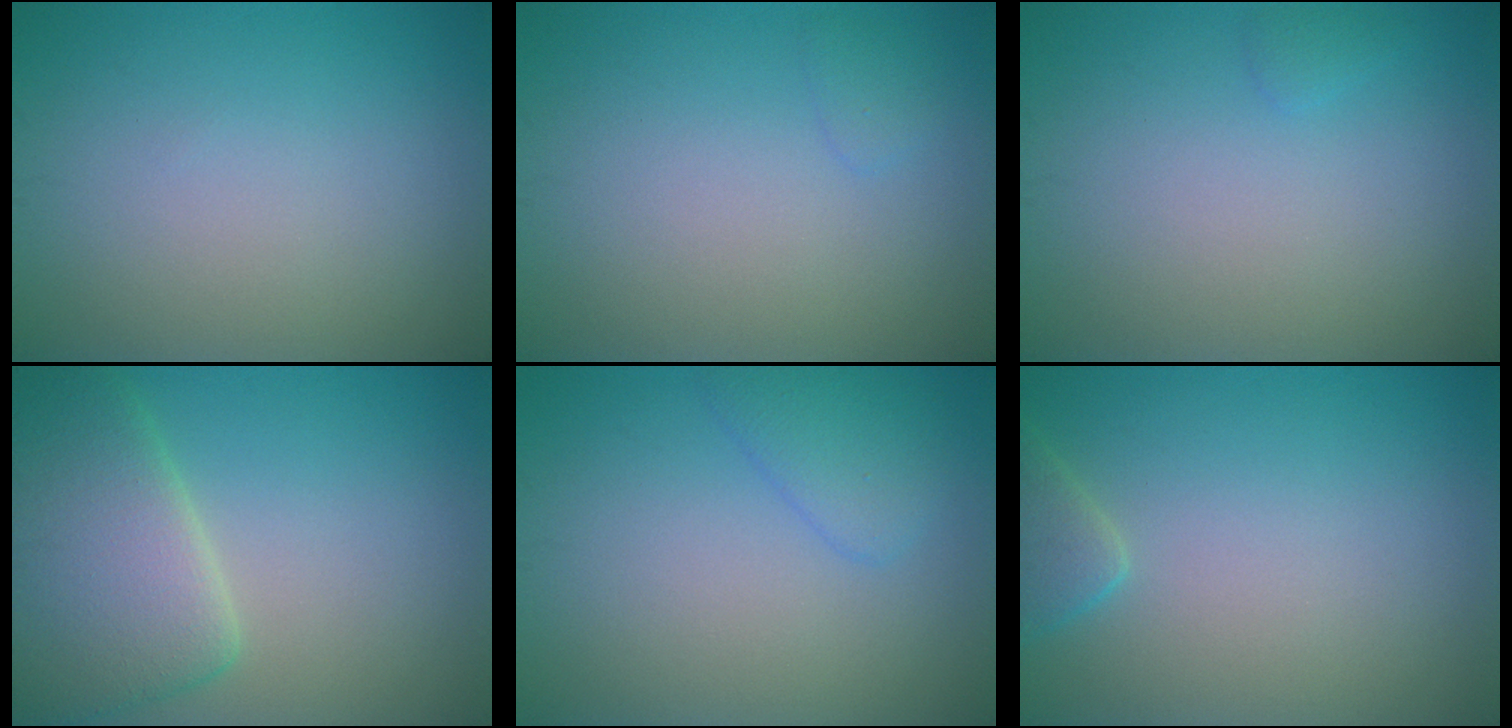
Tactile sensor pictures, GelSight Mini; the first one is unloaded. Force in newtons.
{"total": 0.8, "press": 0.8, "slide": 0.0}
{"total": 0.6, "press": 0.6, "slide": 0.0}
{"total": 7.4, "press": 7.4, "slide": 0.7}
{"total": 2.2, "press": 2.1, "slide": 0.2}
{"total": 2.0, "press": 2.0, "slide": 0.2}